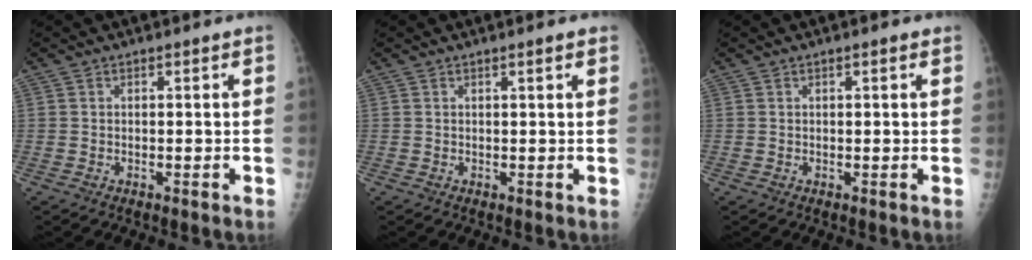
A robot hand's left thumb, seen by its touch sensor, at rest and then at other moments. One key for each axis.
{"total": 1.6, "fx": 1.0, "fy": 0.1, "fz": 1.2, "tx": -0.016, "ty": 0.000, "tz": 0.011}
{"total": 1.1, "fx": 0.3, "fy": 0.3, "fz": 0.9, "tx": -0.016, "ty": 0.002, "tz": 0.003}